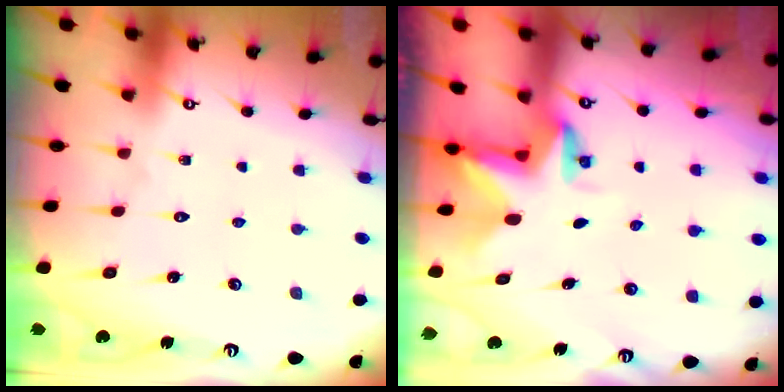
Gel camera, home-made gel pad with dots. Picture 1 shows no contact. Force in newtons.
{"total": 3.4, "press": 3.4, "slide": 0.2}